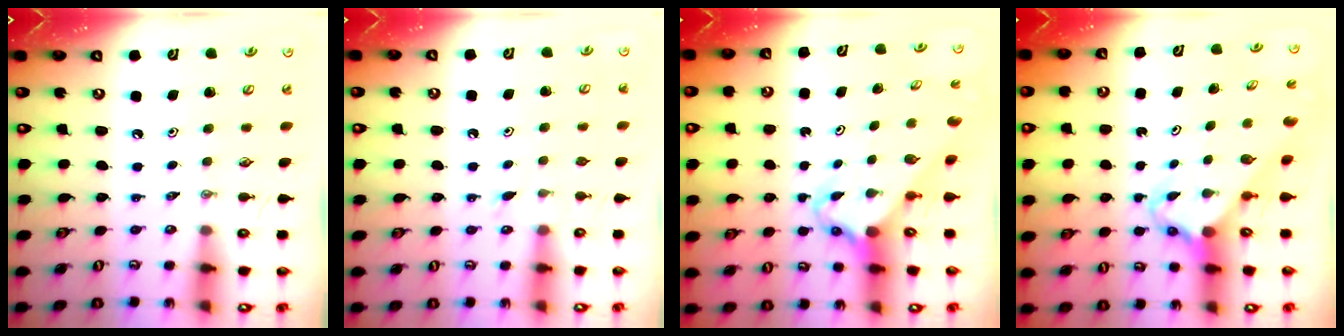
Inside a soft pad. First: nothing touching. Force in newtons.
{"total": 4.3, "press": 4.3, "slide": 0.5}
{"total": 2.7, "press": 2.7, "slide": 0.2}
{"total": 2.7, "press": 2.7, "slide": 0.2}